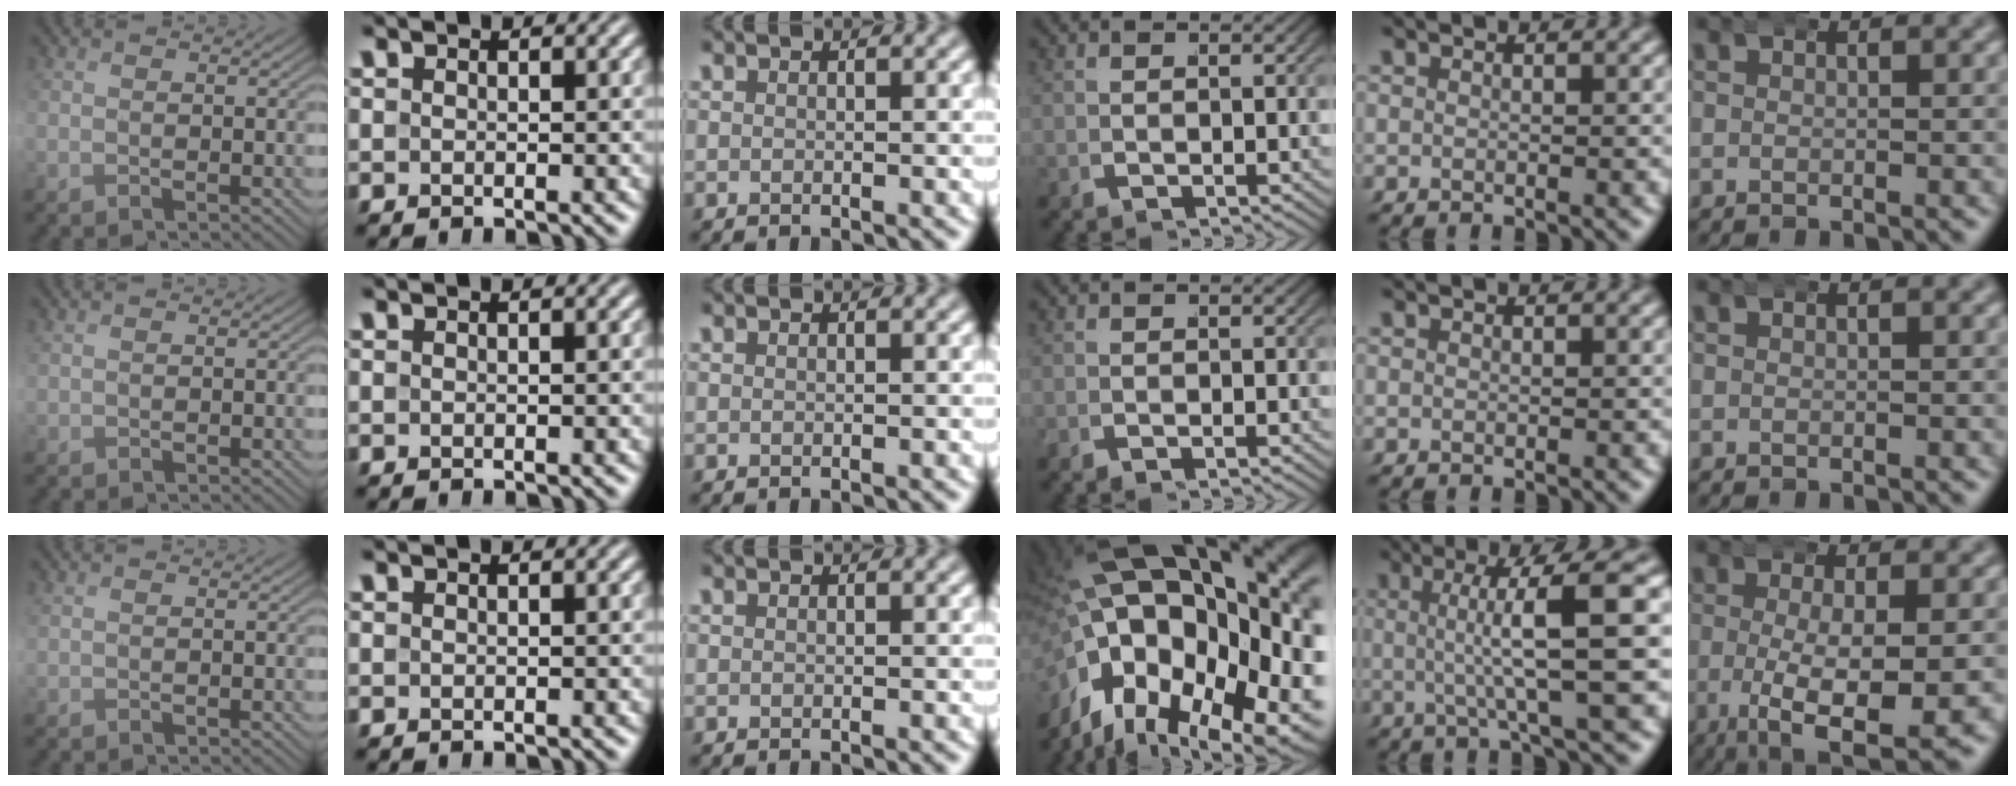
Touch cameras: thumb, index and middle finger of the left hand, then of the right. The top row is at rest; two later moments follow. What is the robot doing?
{"motion": "wrap", "object": "bandana"}